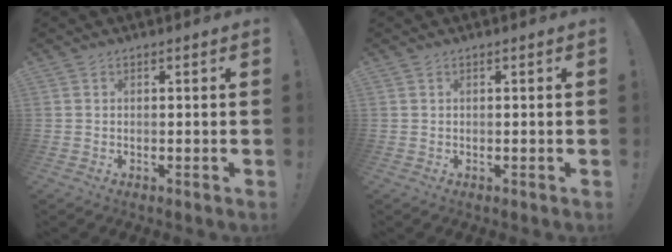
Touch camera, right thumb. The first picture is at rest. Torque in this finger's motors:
{"motor_torque": [-0.07, -0.04, 0.03, -0.01, 0.06]}